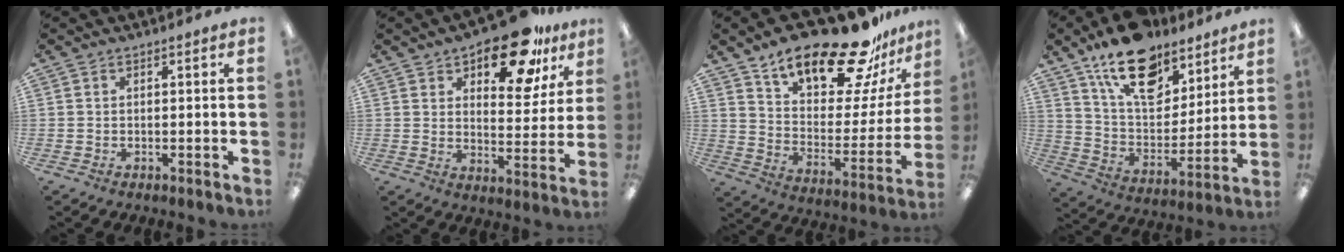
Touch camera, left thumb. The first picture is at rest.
{"total": 17.8, "force": [12.3, 7.7, 10.2], "torque": [-0.149, -0.067, 0.205]}
{"total": 23.5, "force": [18.3, 7.3, 12.8], "torque": [-0.202, -0.123, 0.307]}
{"total": 18.6, "force": [13.4, 9.1, 9.1], "torque": [-0.160, -0.077, 0.239]}